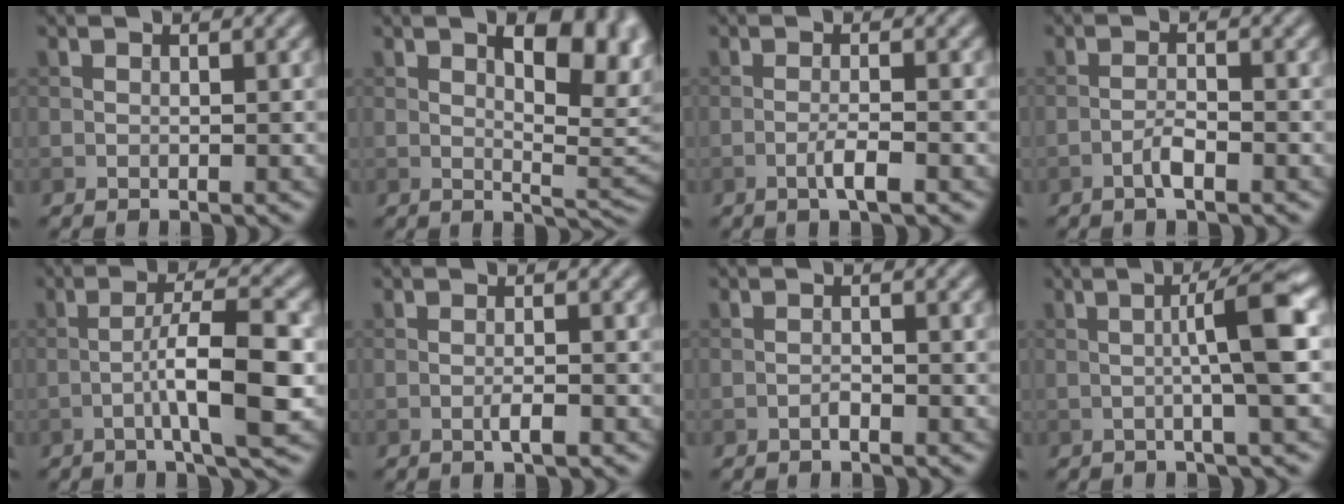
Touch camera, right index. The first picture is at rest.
{"total": 9.2, "force": [2.7, 3.9, 7.8], "torque": [-0.104, -0.001, 0.047]}
{"total": 2.2, "force": [-1.0, 0.2, 2.0], "torque": [-0.036, 0.006, -0.022]}
{"total": 1.8, "force": [-1.1, 0.3, 1.4], "torque": [-0.027, 0.005, -0.023]}
{"total": 6.8, "force": [-2.0, 1.0, 6.4], "torque": [-0.103, 0.015, -0.038]}
{"total": 1.7, "force": [-0.7, 0.2, 1.5], "torque": [-0.026, 0.002, -0.015]}
{"total": 0.8, "force": [-0.6, 0.1, 0.5], "torque": [-0.009, 0.002, -0.012]}
{"total": 5.3, "force": [0.1, 0.4, 5.3], "torque": [-0.078, 0.011, -0.003]}